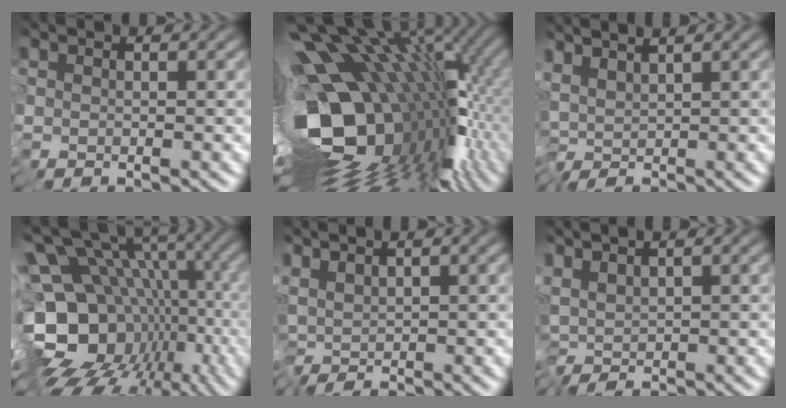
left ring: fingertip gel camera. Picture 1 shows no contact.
{"total": 17.4, "force": [-1.8, 8.8, 14.8], "torque": [-0.238, -0.030, -0.014]}
{"total": 2.1, "force": [1.1, -0.3, 1.7], "torque": [-0.034, 0.014, 0.014]}
{"total": 16.1, "force": [-1.3, 11.2, 11.5], "torque": [-0.176, 0.015, 0.012]}
{"total": 1.7, "force": [0.5, -0.2, 1.6], "torque": [-0.030, 0.010, 0.004]}
{"total": 1.8, "force": [0.5, -0.1, 1.7], "torque": [-0.032, 0.010, 0.003]}